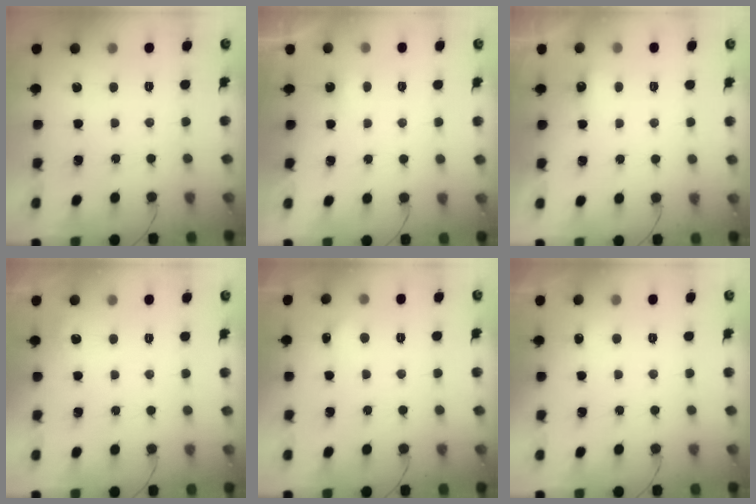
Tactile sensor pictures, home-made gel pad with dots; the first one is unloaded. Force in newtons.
{"total": 1.6, "press": 1.5, "slide": 0.6}
{"total": 2.9, "press": 2.8, "slide": 0.8}
{"total": 6.5, "press": 3.4, "slide": 5.5}
{"total": 5.0, "press": 4.7, "slide": 1.5}
{"total": 2.4, "press": 2.2, "slide": 1.1}